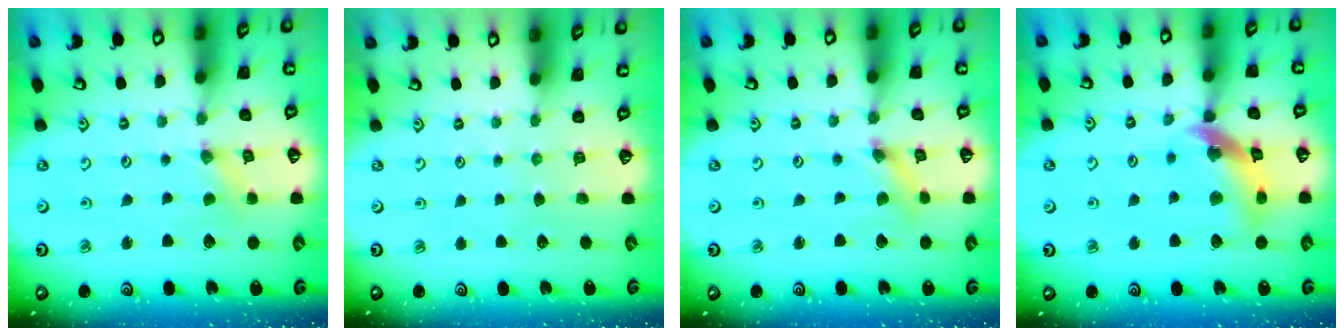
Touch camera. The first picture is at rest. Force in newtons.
{"total": 0.0}
{"total": 2.0, "press": 2.0, "slide": 0.1}
{"total": 14.3, "press": 14.2, "slide": 1.7}